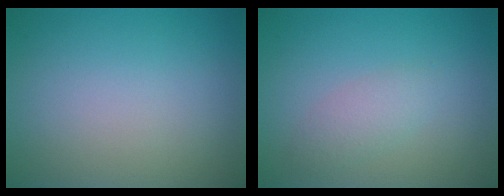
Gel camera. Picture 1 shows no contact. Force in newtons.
{"total": 1.9, "press": 1.9, "slide": 0.0}